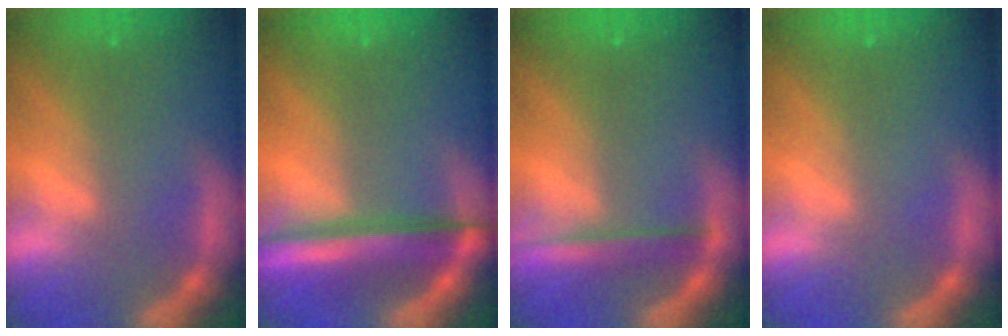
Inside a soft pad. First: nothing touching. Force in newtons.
{"total": 6.5}
{"total": 2.9}
{"total": 0.0}